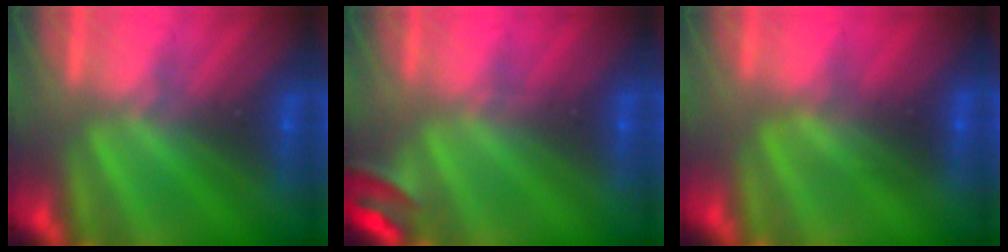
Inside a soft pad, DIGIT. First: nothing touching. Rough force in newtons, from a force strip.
{"total": 2.8}
{"total": 2.7}